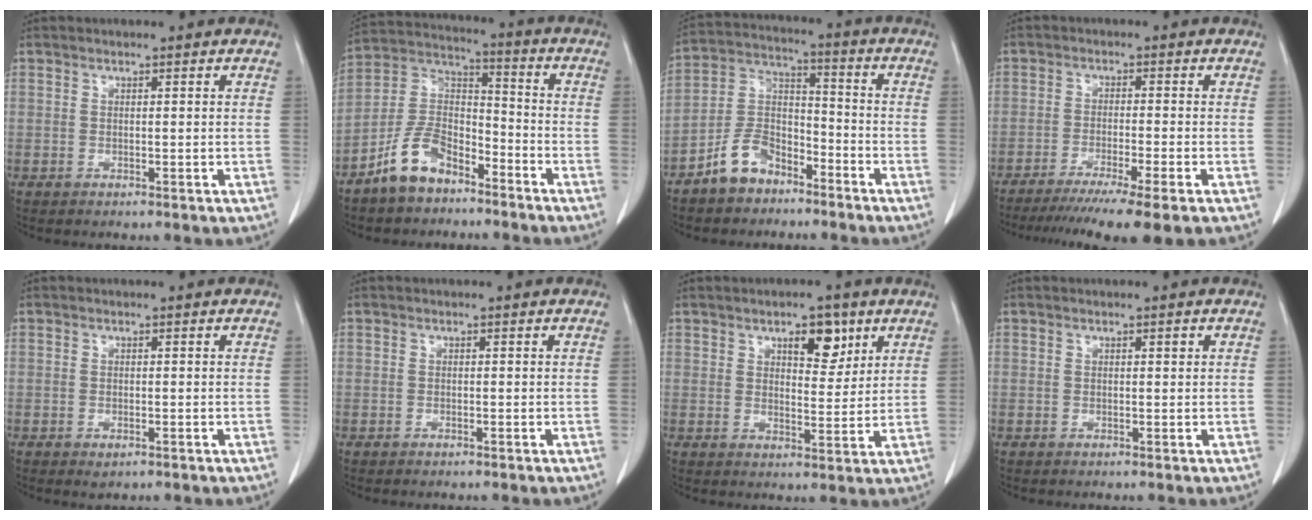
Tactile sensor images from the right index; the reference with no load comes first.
{"total": 10.3, "force": [-7.2, 5.1, 5.3], "torque": [-0.113, 0.020, -0.144]}
{"total": 8.6, "force": [-6.0, 4.9, 3.7], "torque": [-0.078, 0.020, -0.117]}
{"total": 11.8, "force": [-9.1, -0.6, 7.5], "torque": [-0.104, -0.031, -0.140]}
{"total": 1.1, "force": [-0.6, 0.6, 0.8], "torque": [-0.008, -0.001, -0.003]}
{"total": 0.0}
{"total": 5.9, "force": [3.4, 2.5, 4.2], "torque": [-0.057, -0.001, 0.049]}
{"total": 0.6, "force": [0.3, 0.1, 0.5], "torque": [-0.007, 0.000, 0.003]}